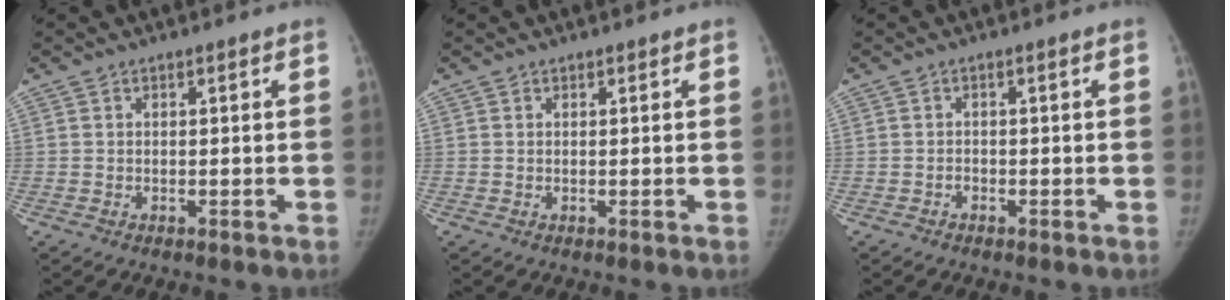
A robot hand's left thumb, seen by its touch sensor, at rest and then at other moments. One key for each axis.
{"total": 0.0}
{"total": 0.9, "fx": -0.6, "fy": 0.6, "fz": 0.1, "tx": 0.006, "ty": 0.005, "tz": -0.014}